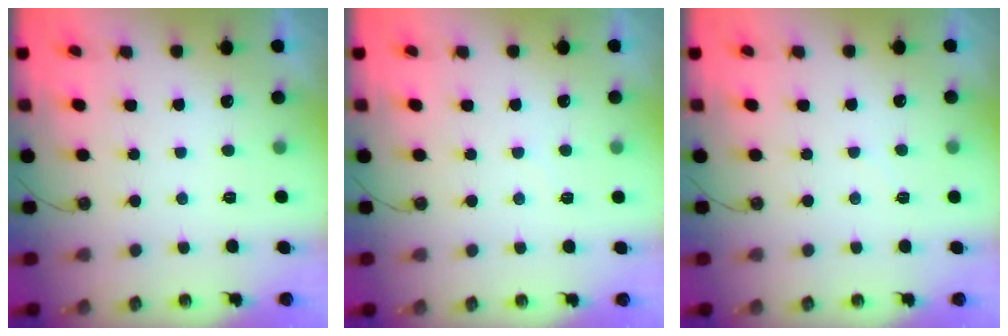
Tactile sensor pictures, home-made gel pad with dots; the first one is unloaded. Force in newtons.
{"total": 3.0, "press": 3.0, "slide": 0.4}
{"total": 3.8, "press": 3.8, "slide": 0.5}